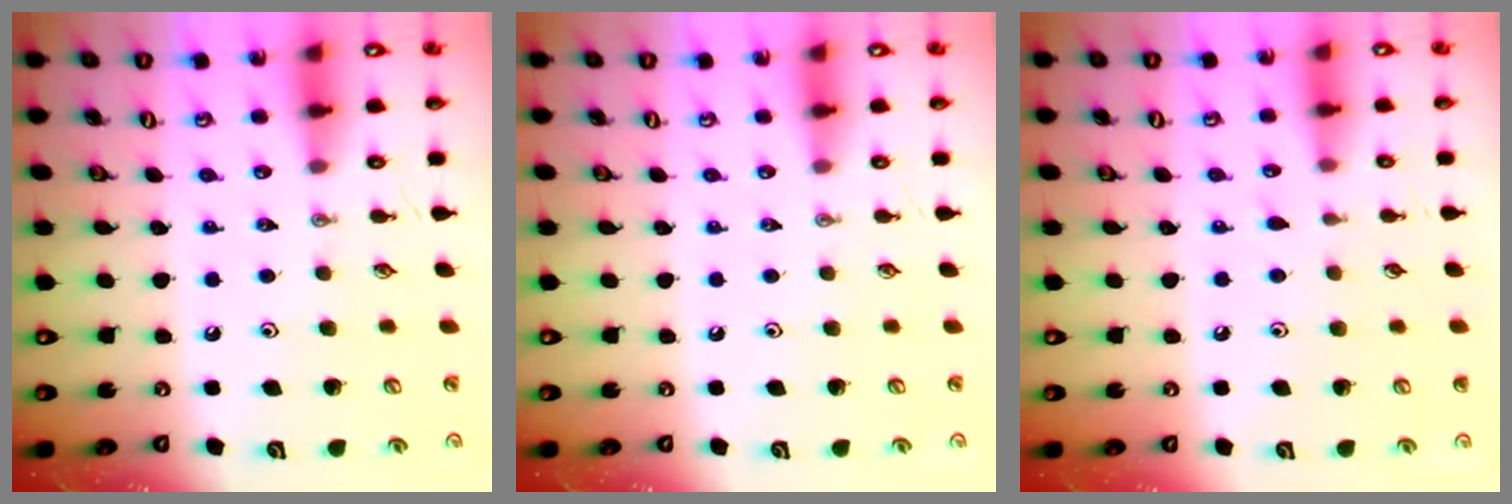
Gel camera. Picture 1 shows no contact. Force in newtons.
{"total": 0.0}
{"total": 2.7, "press": 2.7, "slide": 0.3}